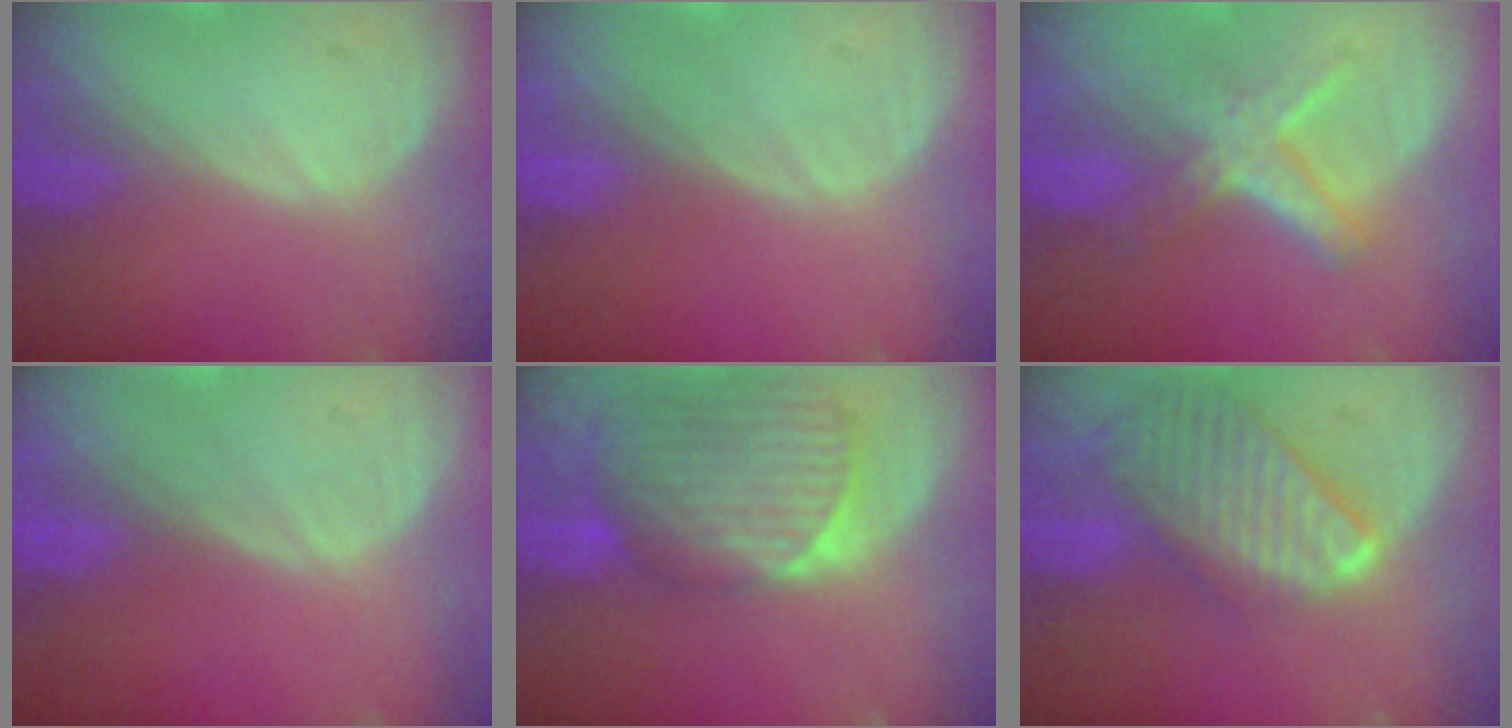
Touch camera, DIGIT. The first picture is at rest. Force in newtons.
{"total": 0.0}
{"total": 5.6, "press": 5.4, "slide": 1.5}
{"total": 0.0}
{"total": 9.7, "press": 8.5, "slide": 4.7}
{"total": 9.7, "press": 8.3, "slide": 5.0}